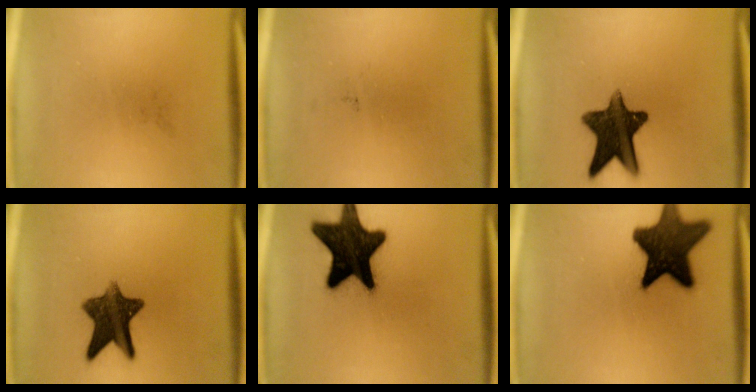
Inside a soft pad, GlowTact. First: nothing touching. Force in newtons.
{"total": 0.0}
{"total": 13.2}
{"total": 10.6}
{"total": 18.5}
{"total": 15.6}